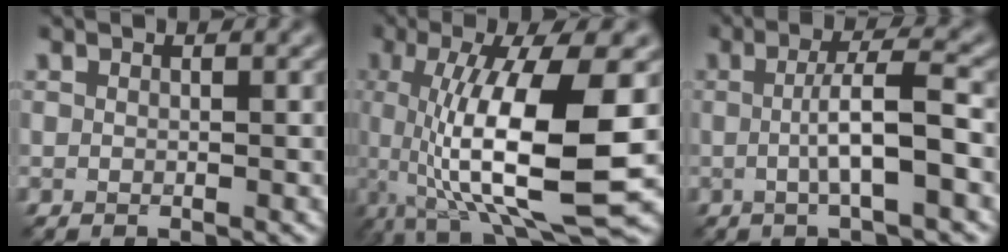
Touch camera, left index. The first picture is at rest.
{"total": 11.9, "force": [-0.9, 3.2, 11.4], "torque": [-0.192, -0.006, -0.011]}
{"total": 4.5, "force": [-0.4, 0.7, 4.5], "torque": [-0.077, 0.006, -0.007]}